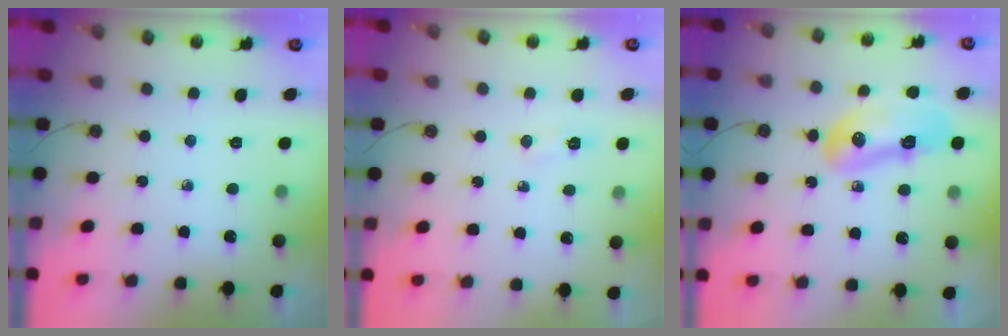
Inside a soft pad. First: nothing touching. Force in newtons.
{"total": 4.7, "press": 4.6, "slide": 0.6}
{"total": 11.8, "press": 11.7, "slide": 1.2}